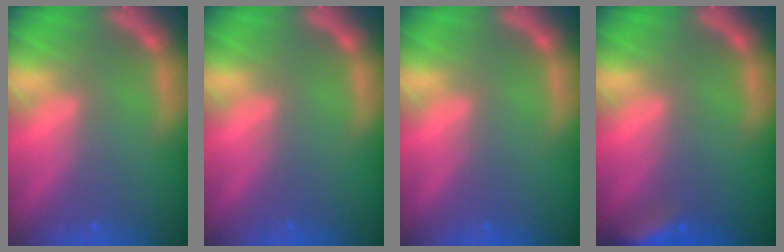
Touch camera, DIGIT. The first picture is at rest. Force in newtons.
{"total": 0.0}
{"total": 0.0}
{"total": 4.0}